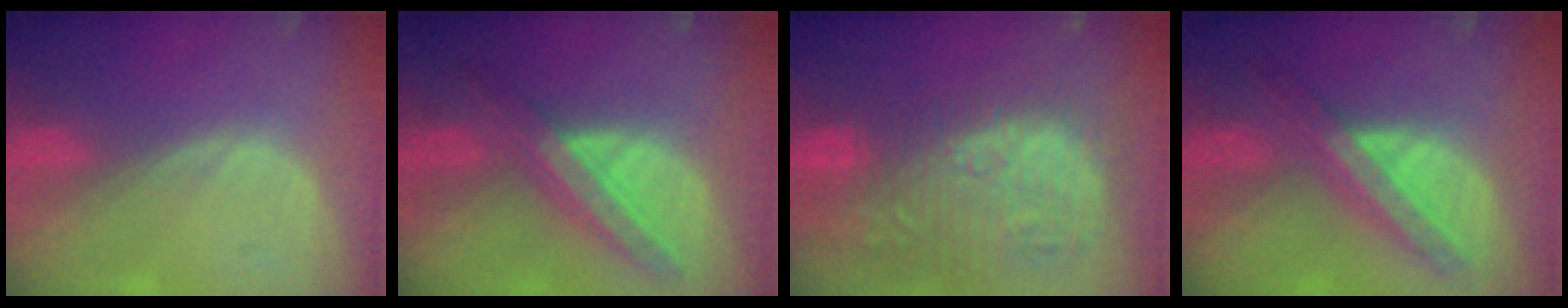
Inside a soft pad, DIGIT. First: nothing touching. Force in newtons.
{"total": 8.4, "press": 7.5, "slide": 3.8}
{"total": 15.3, "press": 13.0, "slide": 8.1}
{"total": 8.4, "press": 7.2, "slide": 4.4}